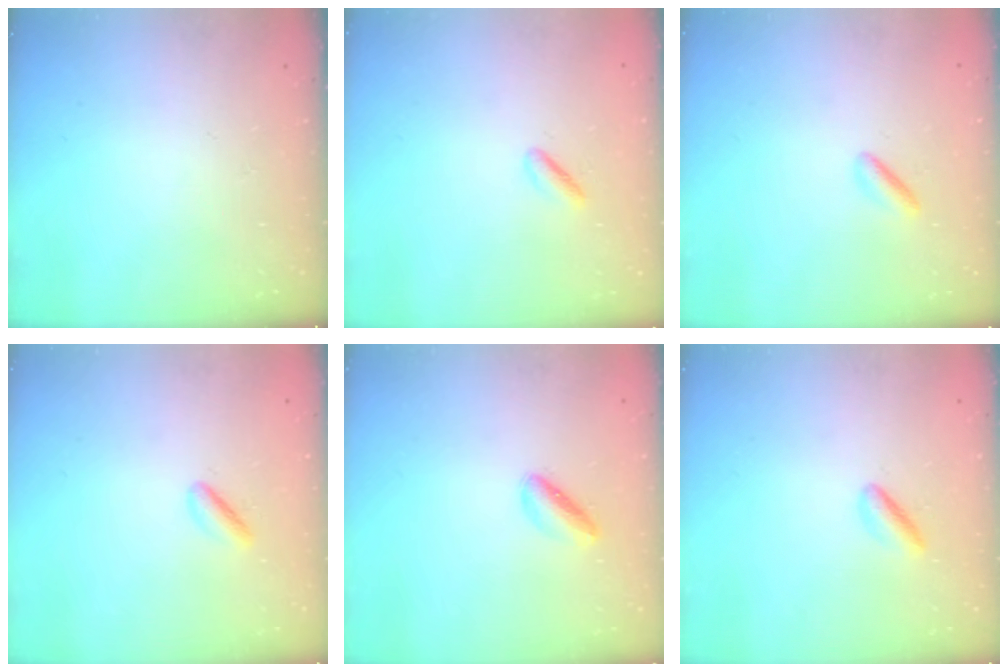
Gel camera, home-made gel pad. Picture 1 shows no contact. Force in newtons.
{"total": 1.1, "press": 0.9, "slide": 0.7}
{"total": 1.9, "press": 1.7, "slide": 0.7}
{"total": 2.5, "press": 2.4, "slide": 0.8}
{"total": 2.9, "press": 2.8, "slide": 0.5}
{"total": 2.9, "press": 2.9, "slide": 0.4}